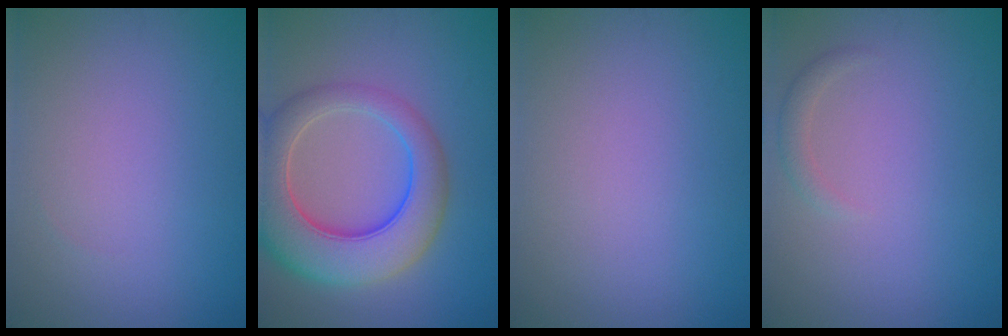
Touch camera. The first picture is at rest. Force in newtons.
{"total": 8.7, "press": 8.7, "slide": 0.8}
{"total": 0.0}
{"total": 1.1, "press": 1.1, "slide": 0.1}